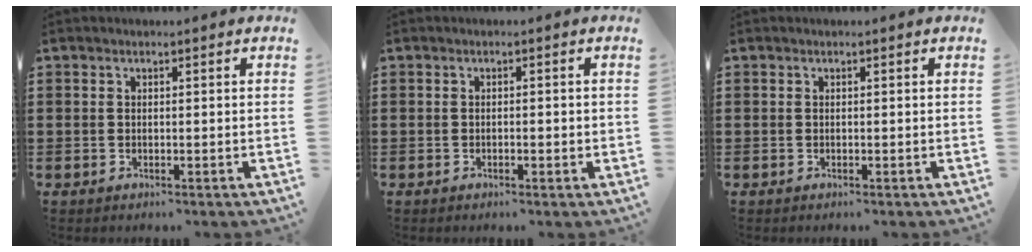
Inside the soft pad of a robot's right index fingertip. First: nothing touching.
{"total": 0.9, "force": [-0.3, 0.2, 0.8], "torque": [-0.015, -0.003, -0.004]}
{"total": 0.0}